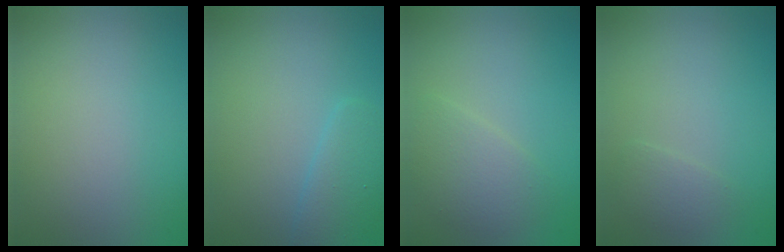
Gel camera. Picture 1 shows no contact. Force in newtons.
{"total": 2.3, "press": 2.3, "slide": 0.2}
{"total": 2.5, "press": 2.5, "slide": 0.1}
{"total": 1.2, "press": 1.2, "slide": 0.1}